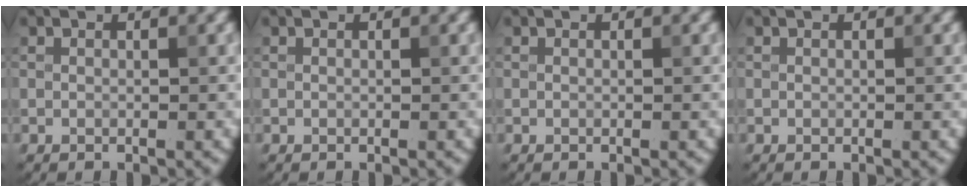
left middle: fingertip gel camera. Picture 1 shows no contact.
{"total": 0.0}
{"total": 0.0}
{"total": 0.0}